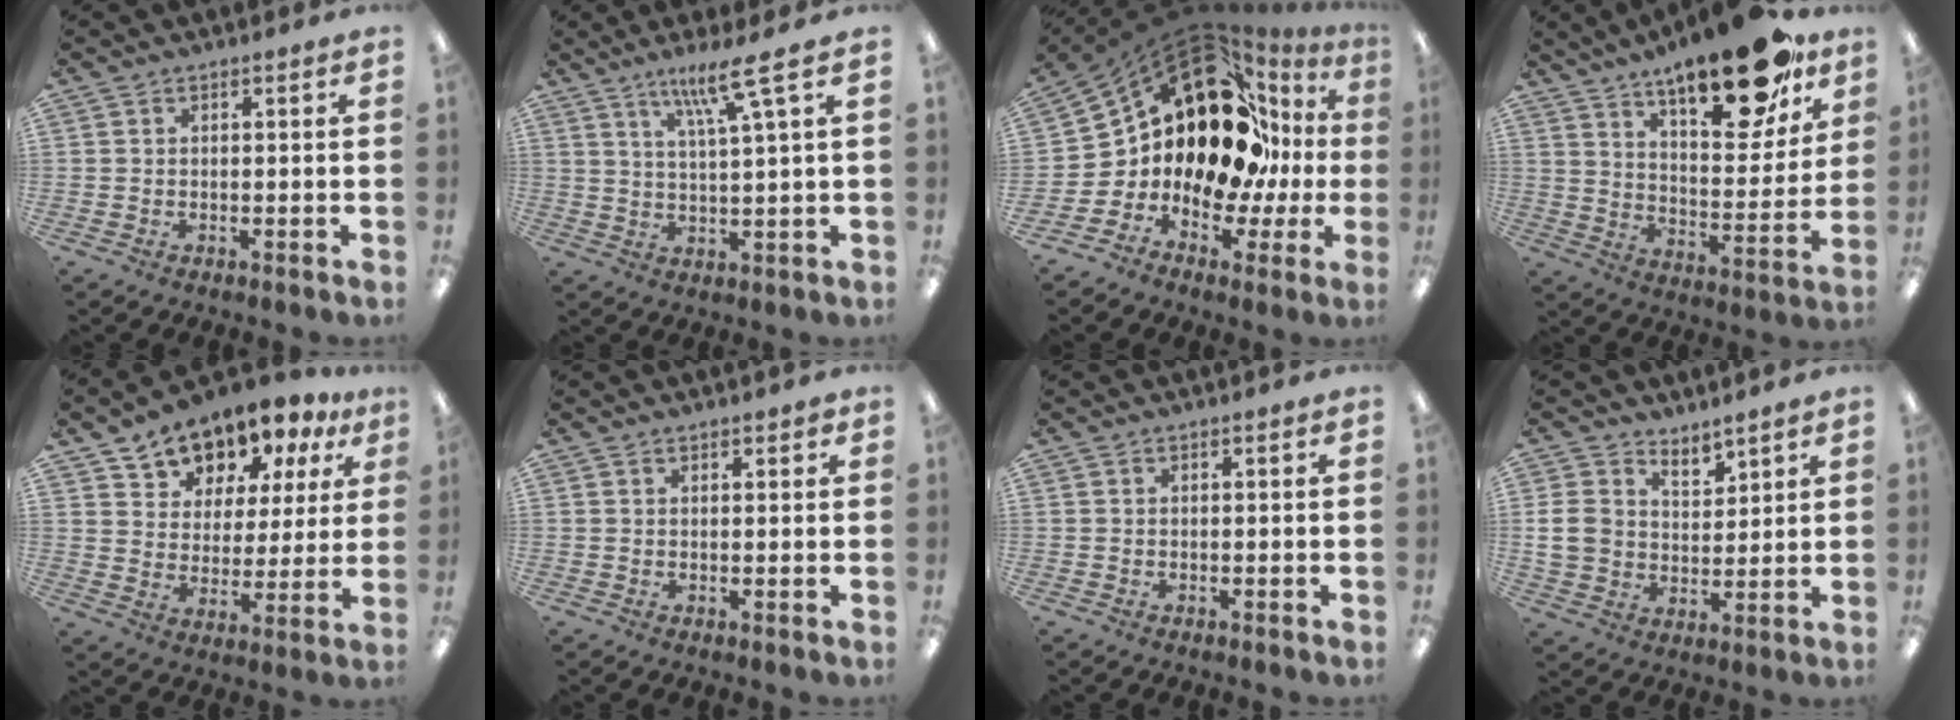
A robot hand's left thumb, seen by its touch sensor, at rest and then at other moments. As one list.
[{"total": 9.0, "force": [5.5, 0.4, 7.1], "torque": [-0.136, -0.017, 0.089]}, {"total": 20.4, "force": [7.5, 13.0, 13.8], "torque": [-0.255, -0.080, 0.144]}, {"total": 22.6, "force": [16.4, 8.0, 13.3], "torque": [-0.191, -0.099, 0.269]}, {"total": 10.8, "force": [9.3, 5.4, 1.0], "torque": [-0.027, -0.086, 0.173]}, {"total": 1.2, "force": [1.0, 0.3, 0.4], "torque": [0.000, -0.003, 0.017]}, {"total": 0.0}, {"total": 7.9, "force": [4.7, 5.9, 2.5], "torque": [-0.056, -0.022, 0.091]}]